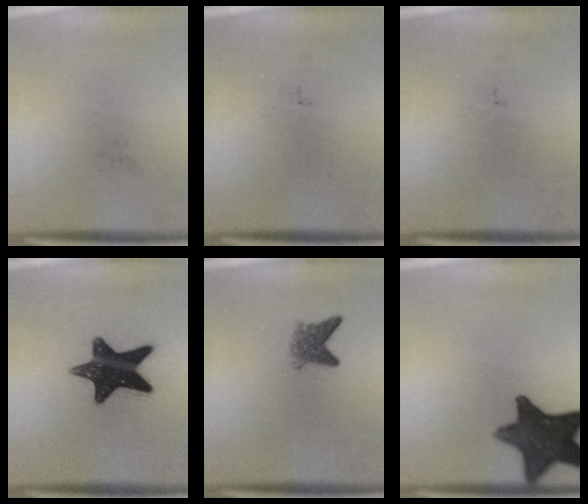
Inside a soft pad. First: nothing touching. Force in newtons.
{"total": 0.0}
{"total": 0.0}
{"total": 14.8}
{"total": 3.1}
{"total": 14.0}